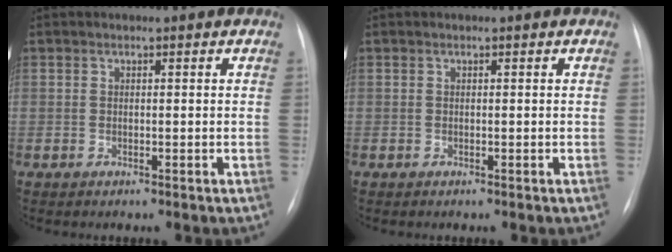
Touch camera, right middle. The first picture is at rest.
{"total": 0.0}